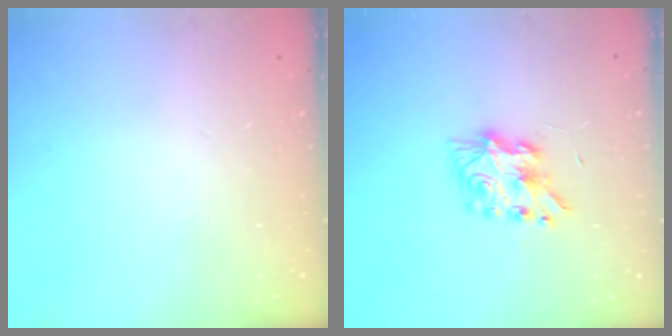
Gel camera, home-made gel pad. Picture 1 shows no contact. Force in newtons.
{"total": 7.9, "press": 7.9, "slide": 0.7}